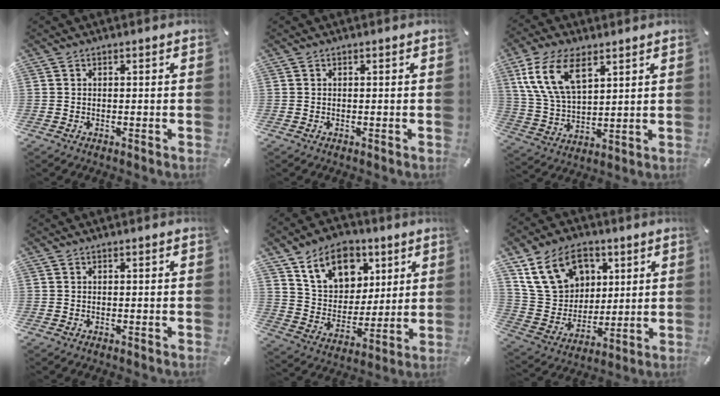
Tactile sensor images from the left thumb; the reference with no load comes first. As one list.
[{"total": 0.0}, {"total": 13.1, "force": [6.6, 7.1, 8.8], "torque": [-0.220, -0.010, 0.119]}, {"total": 0.0}, {"total": 14.3, "force": [7.8, 10.7, 5.5], "torque": [-0.093, -0.032, 0.151]}, {"total": 16.4, "force": [7.4, 12.6, 7.5], "torque": [-0.141, -0.014, 0.151]}]